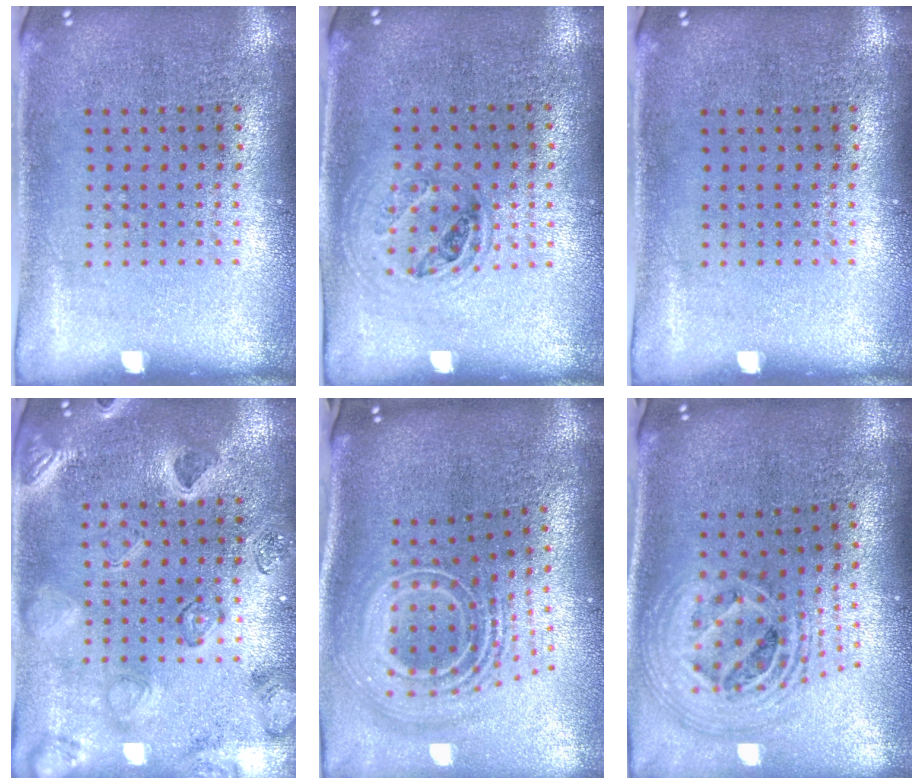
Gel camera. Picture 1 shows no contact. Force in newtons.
{"total": 1.0, "press": 0.9, "slide": 0.4}
{"total": 0.0}
{"total": 2.4, "press": 2.3, "slide": 0.7}
{"total": 2.9, "press": 1.9, "slide": 2.2}
{"total": 2.5, "press": 1.8, "slide": 1.7}